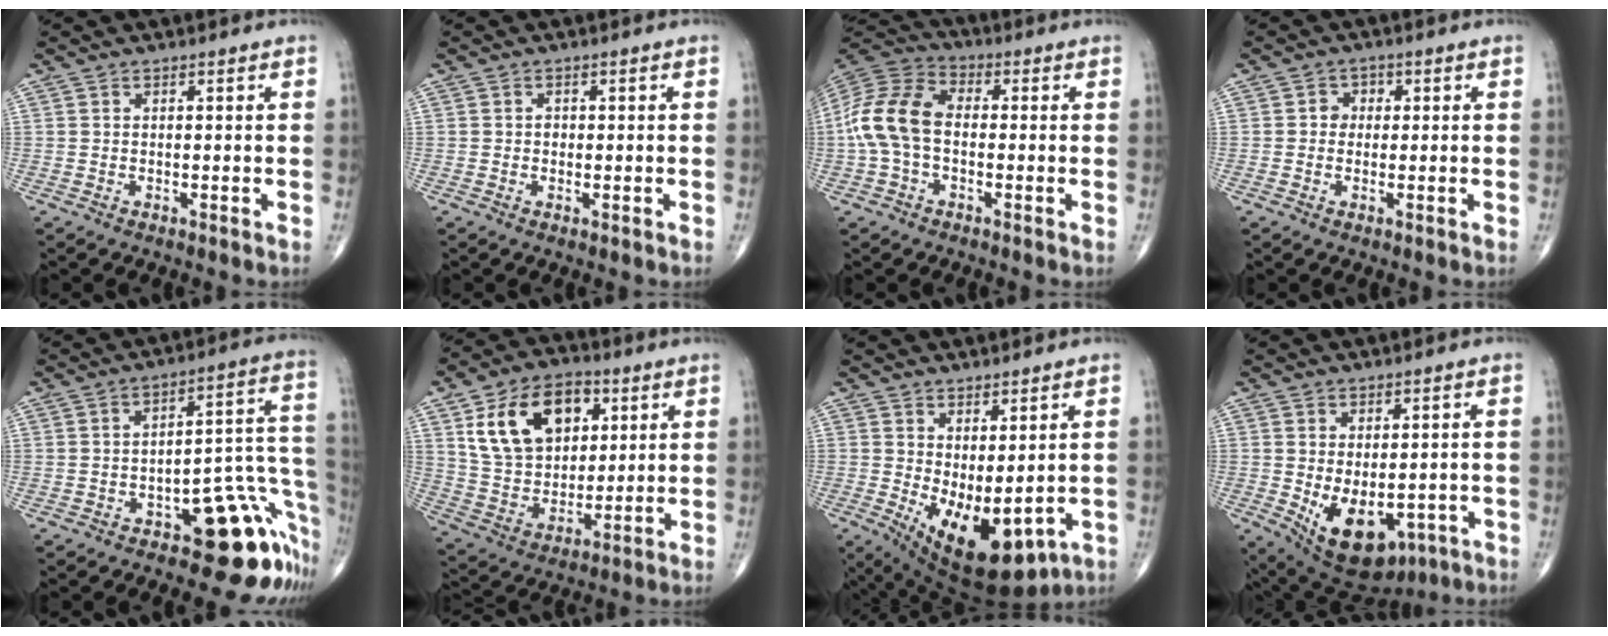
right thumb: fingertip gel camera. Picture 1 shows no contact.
{"total": 1.2, "force": [0.0, 1.0, 0.7], "torque": [-0.008, 0.001, -0.001]}
{"total": 13.1, "force": [-1.0, 8.5, 9.9], "torque": [-0.206, 0.036, -0.029]}
{"total": 2.7, "force": [0.1, 2.4, 1.2], "torque": [0.002, 0.007, -0.004]}
{"total": 17.4, "force": [-9.2, 7.4, 12.8], "torque": [-0.055, 0.105, -0.113]}
{"total": 18.0, "force": [6.7, 12.1, 11.5], "torque": [-0.165, -0.015, 0.125]}
{"total": 13.5, "force": [-1.8, 6.3, 11.8], "torque": [-0.177, -0.023, -0.001]}
{"total": 12.9, "force": [-3.4, 7.7, 9.7], "torque": [-0.134, -0.009, -0.028]}